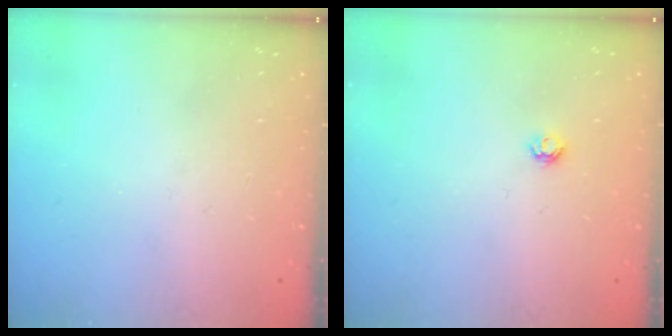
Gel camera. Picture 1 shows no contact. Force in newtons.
{"total": 3.8, "press": 3.8, "slide": 0.6}